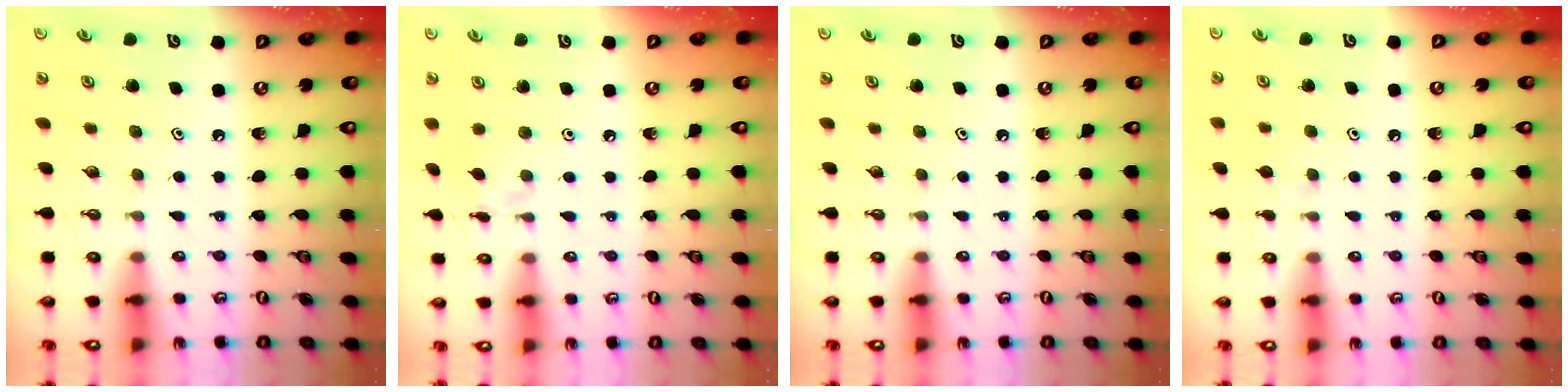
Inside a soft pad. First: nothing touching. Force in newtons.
{"total": 2.4, "press": 2.4, "slide": 0.5}
{"total": 0.0}
{"total": 3.2, "press": 3.1, "slide": 0.6}